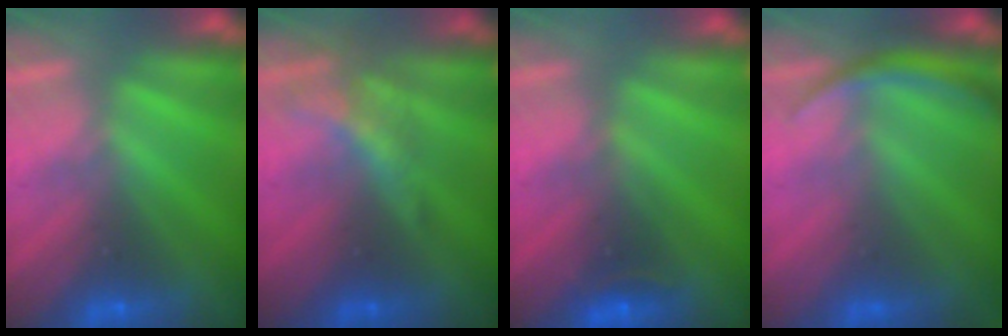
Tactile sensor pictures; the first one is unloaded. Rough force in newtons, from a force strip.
{"total": 2.1}
{"total": 2.4}
{"total": 2.9}